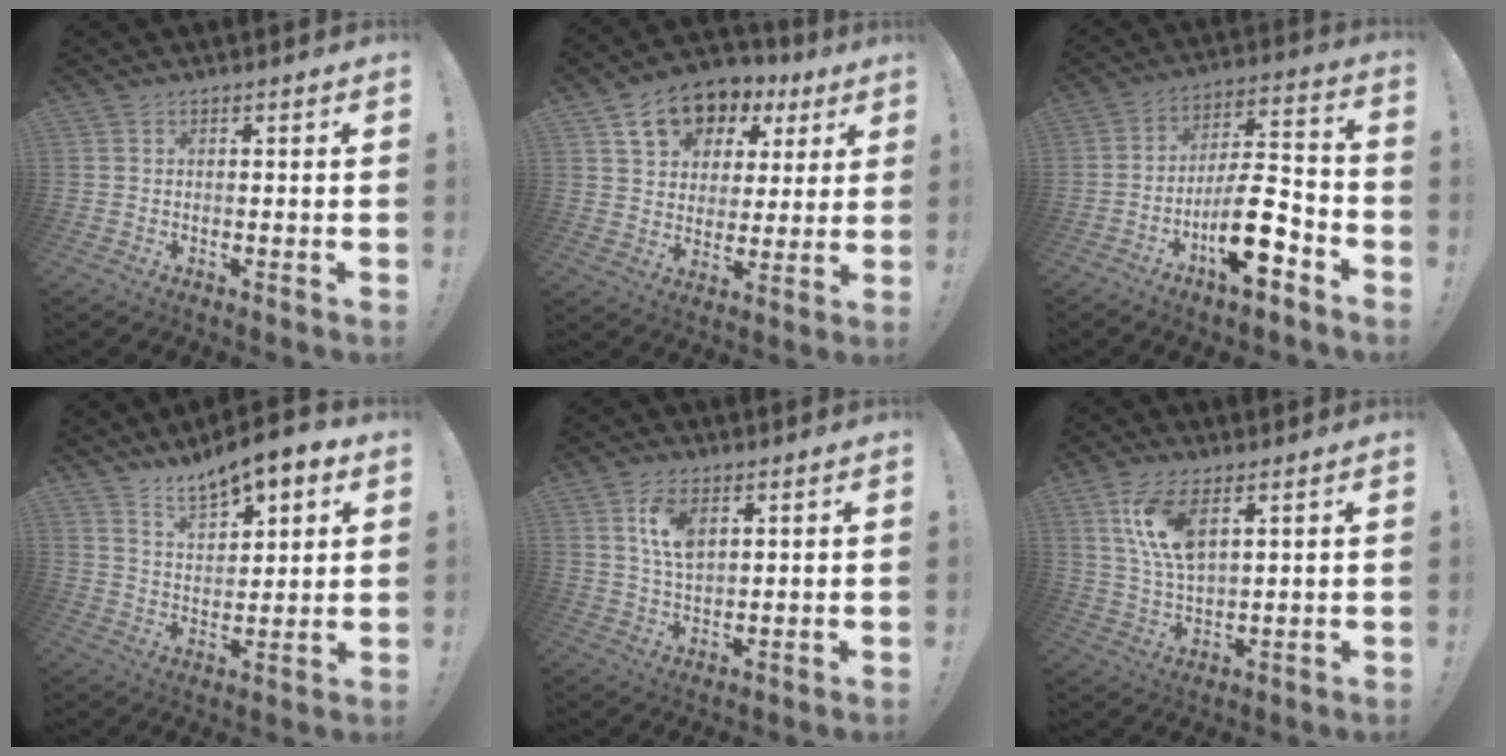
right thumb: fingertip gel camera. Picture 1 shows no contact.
{"total": 13.0, "force": [6.9, 9.4, 5.8], "torque": [-0.087, -0.034, 0.130]}
{"total": 16.0, "force": [-7.3, 5.7, 13.0], "torque": [-0.207, 0.047, -0.113]}
{"total": 10.5, "force": [8.5, 4.2, 4.4], "torque": [-0.073, -0.064, 0.156]}
{"total": 8.2, "force": [3.6, 4.4, 5.8], "torque": [-0.104, -0.012, 0.062]}
{"total": 11.4, "force": [5.5, 5.1, 8.5], "torque": [-0.183, -0.018, 0.098]}